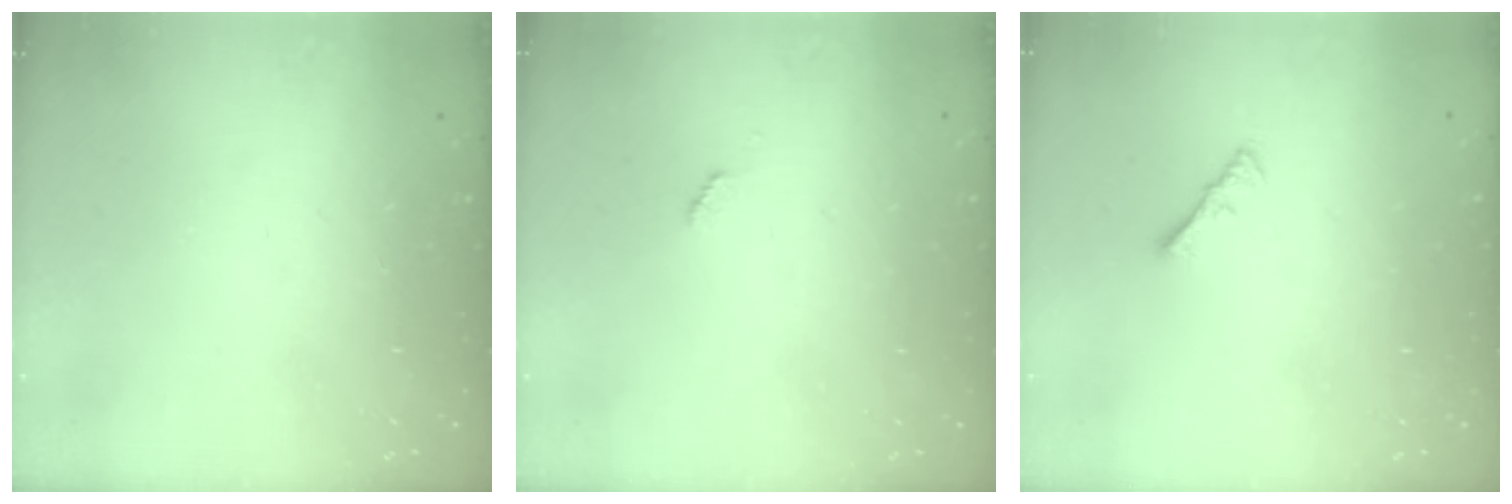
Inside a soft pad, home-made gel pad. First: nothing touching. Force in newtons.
{"total": 2.5, "press": 2.5, "slide": 0.4}
{"total": 1.3, "press": 1.2, "slide": 0.4}